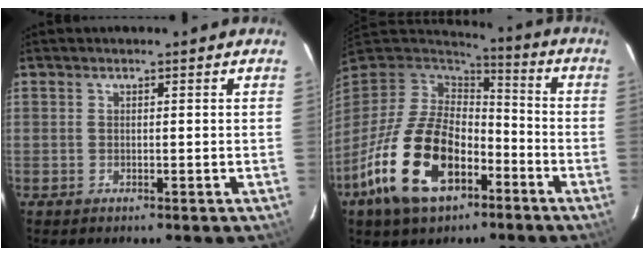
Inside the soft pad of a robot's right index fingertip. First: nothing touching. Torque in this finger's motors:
{"motor_torque": [2.01, -0.13, 1.05, 0.17]}